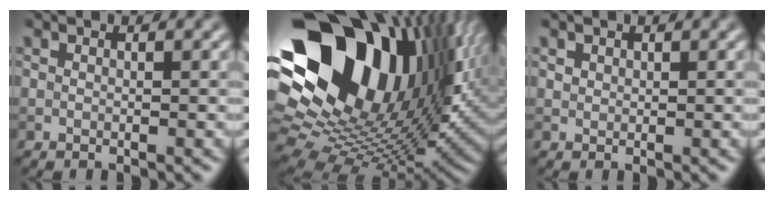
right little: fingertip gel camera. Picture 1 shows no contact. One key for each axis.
{"total": 21.1, "fx": 7.3, "fy": 13.9, "fz": 14.0, "tx": -0.264, "ty": 0.008, "tz": 0.144}
{"total": 0.8, "fx": 0.6, "fy": 0.5, "fz": 0.1, "tx": -0.002, "ty": -0.002, "tz": 0.013}